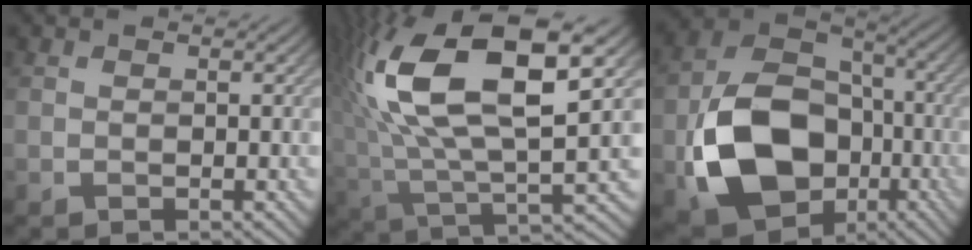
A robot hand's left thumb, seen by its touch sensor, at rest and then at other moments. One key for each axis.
{"total": 16.8, "fx": 5.6, "fy": 6.6, "fz": 14.4, "tx": -0.308, "ty": 0.012, "tz": 0.095}
{"total": 15.8, "fx": -4.6, "fy": 11.8, "fz": 9.5, "tx": -0.196, "ty": -0.031, "tz": -0.093}